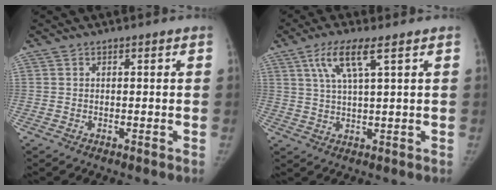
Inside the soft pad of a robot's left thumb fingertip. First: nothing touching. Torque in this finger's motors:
{"motor_torque": [0.15, -0.03, 1.09, -0.59, 0.28]}